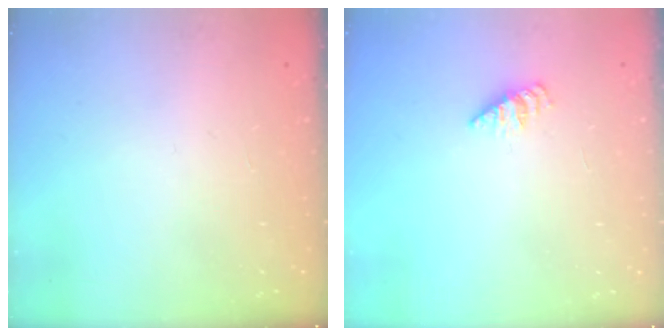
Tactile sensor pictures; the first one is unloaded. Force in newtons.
{"total": 2.2, "press": 2.2, "slide": 0.3}